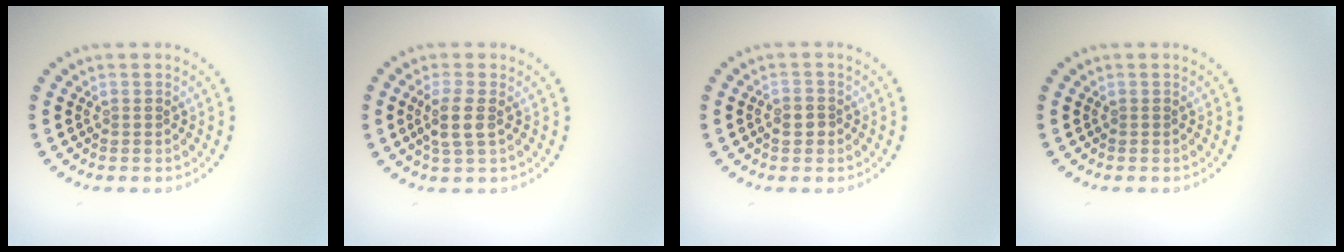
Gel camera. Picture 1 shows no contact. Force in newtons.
{"total": 2.4, "press": 2.0, "slide": 1.2}
{"total": 1.2, "press": 1.2, "slide": 0.2}
{"total": 0.0}